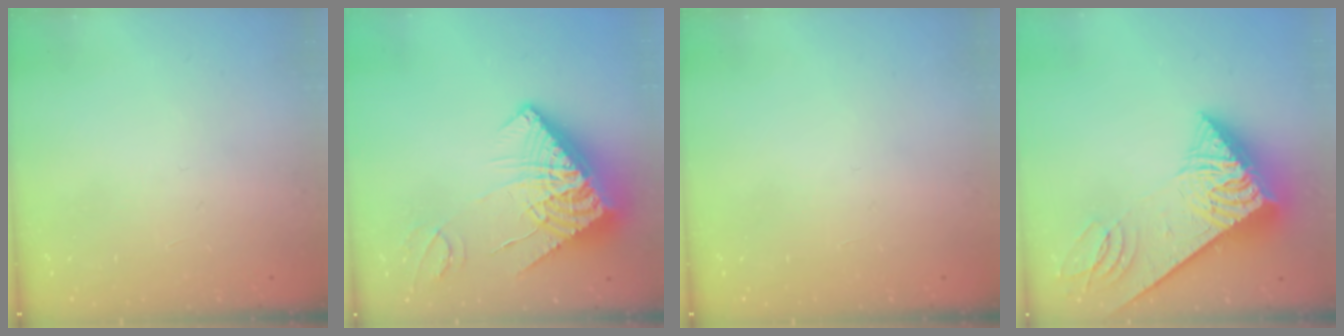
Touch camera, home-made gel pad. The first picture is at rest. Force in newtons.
{"total": 16.3, "press": 16.2, "slide": 1.8}
{"total": 0.0}
{"total": 9.8, "press": 9.7, "slide": 1.0}